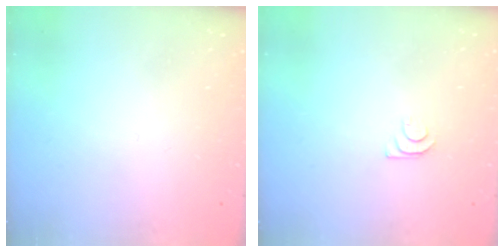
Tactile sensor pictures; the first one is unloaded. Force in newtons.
{"total": 4.1, "press": 4.1, "slide": 0.5}